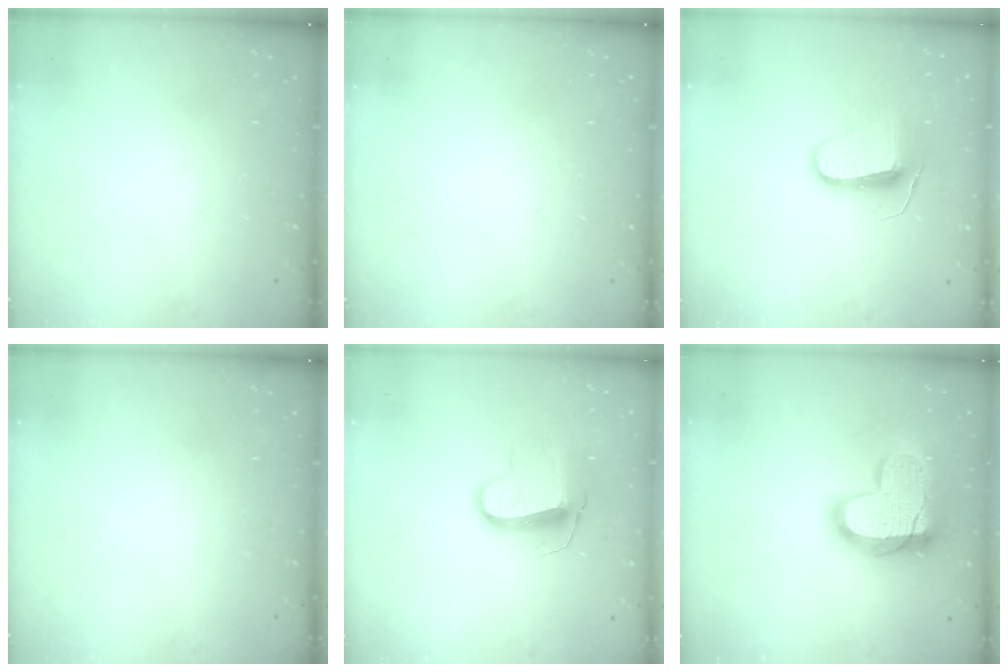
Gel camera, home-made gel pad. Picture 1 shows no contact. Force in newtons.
{"total": 0.0}
{"total": 9.0, "press": 9.0, "slide": 0.4}
{"total": 0.0}
{"total": 10.7, "press": 10.7, "slide": 0.5}
{"total": 19.3, "press": 19.2, "slide": 1.5}